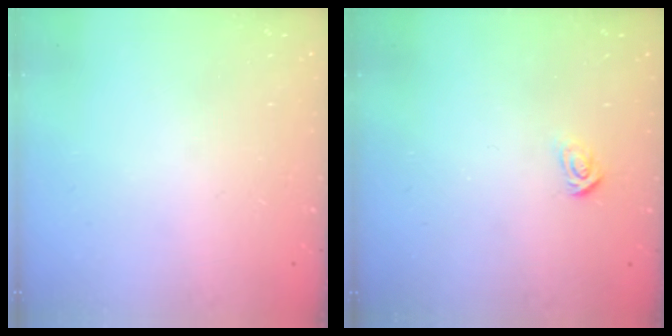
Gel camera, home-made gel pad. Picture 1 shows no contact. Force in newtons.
{"total": 2.6, "press": 2.6, "slide": 0.3}